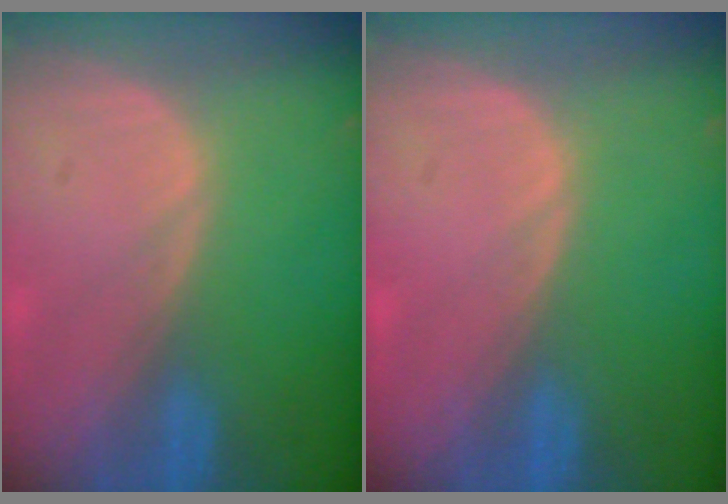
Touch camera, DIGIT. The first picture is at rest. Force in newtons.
{"total": 0.0}